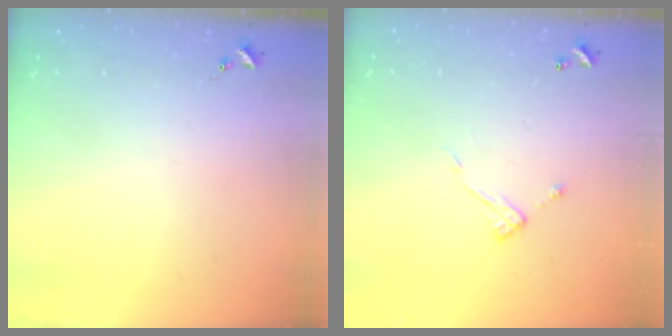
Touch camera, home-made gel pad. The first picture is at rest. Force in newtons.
{"total": 7.5, "press": 7.4, "slide": 0.4}